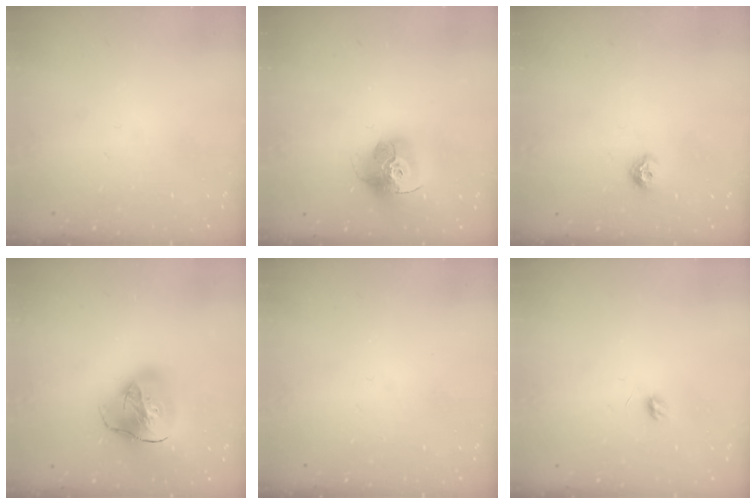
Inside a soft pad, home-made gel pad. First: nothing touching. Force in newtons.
{"total": 15.8, "press": 15.7, "slide": 1.6}
{"total": 6.5, "press": 6.5, "slide": 0.7}
{"total": 20.3, "press": 20.2, "slide": 2.2}
{"total": 0.0}
{"total": 3.7, "press": 3.7, "slide": 0.3}